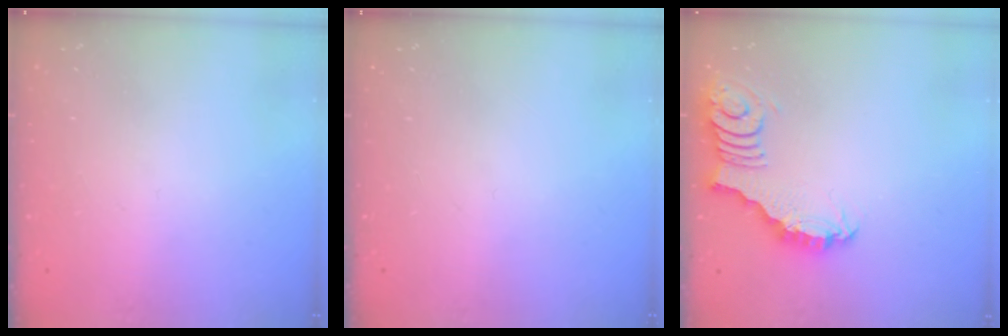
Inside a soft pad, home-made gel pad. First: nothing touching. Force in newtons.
{"total": 0.0}
{"total": 2.4, "press": 2.4, "slide": 0.3}